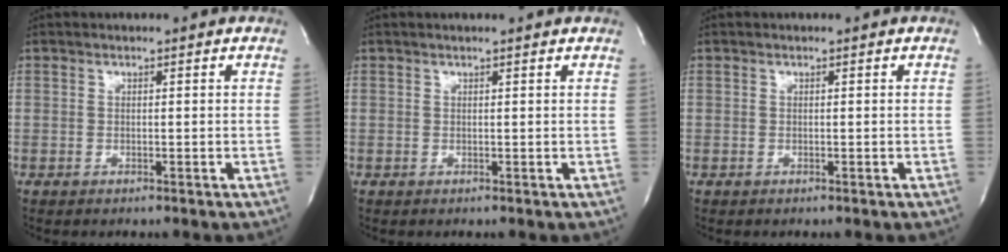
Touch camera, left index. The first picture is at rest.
{"total": 1.3, "force": [1.1, -0.2, 0.6], "torque": [-0.015, 0.008, 0.017]}
{"total": 0.0}